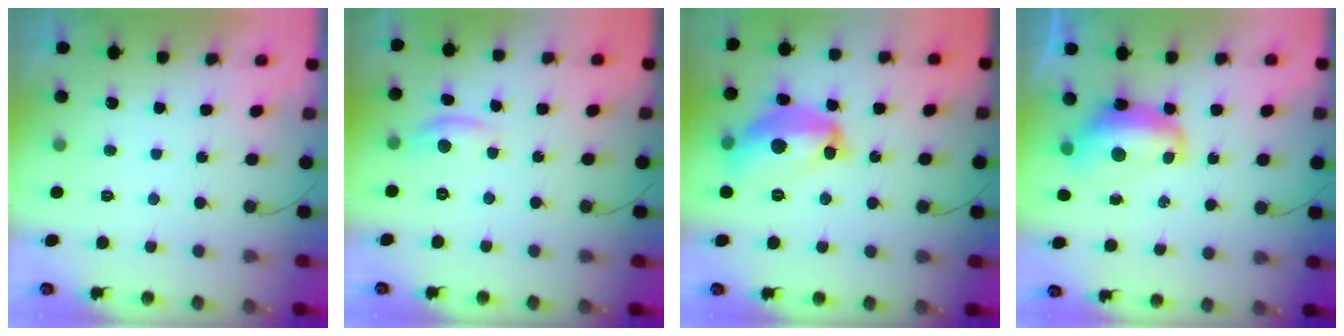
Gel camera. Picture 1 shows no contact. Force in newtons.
{"total": 5.2, "press": 5.2, "slide": 0.5}
{"total": 15.5, "press": 15.5, "slide": 0.8}
{"total": 11.9, "press": 11.9, "slide": 1.2}